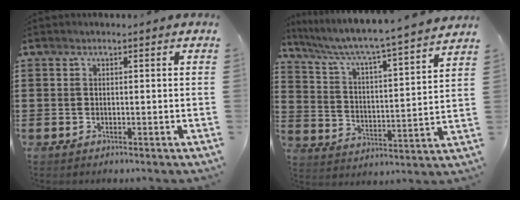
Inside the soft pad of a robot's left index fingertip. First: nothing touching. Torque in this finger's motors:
{"motor_torque": [2.14, 0.00, 0.62, 0.21]}